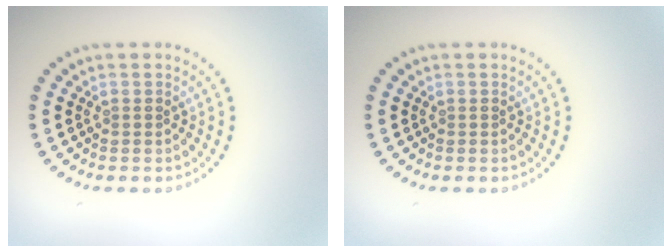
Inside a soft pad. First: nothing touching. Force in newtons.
{"total": 0.0}